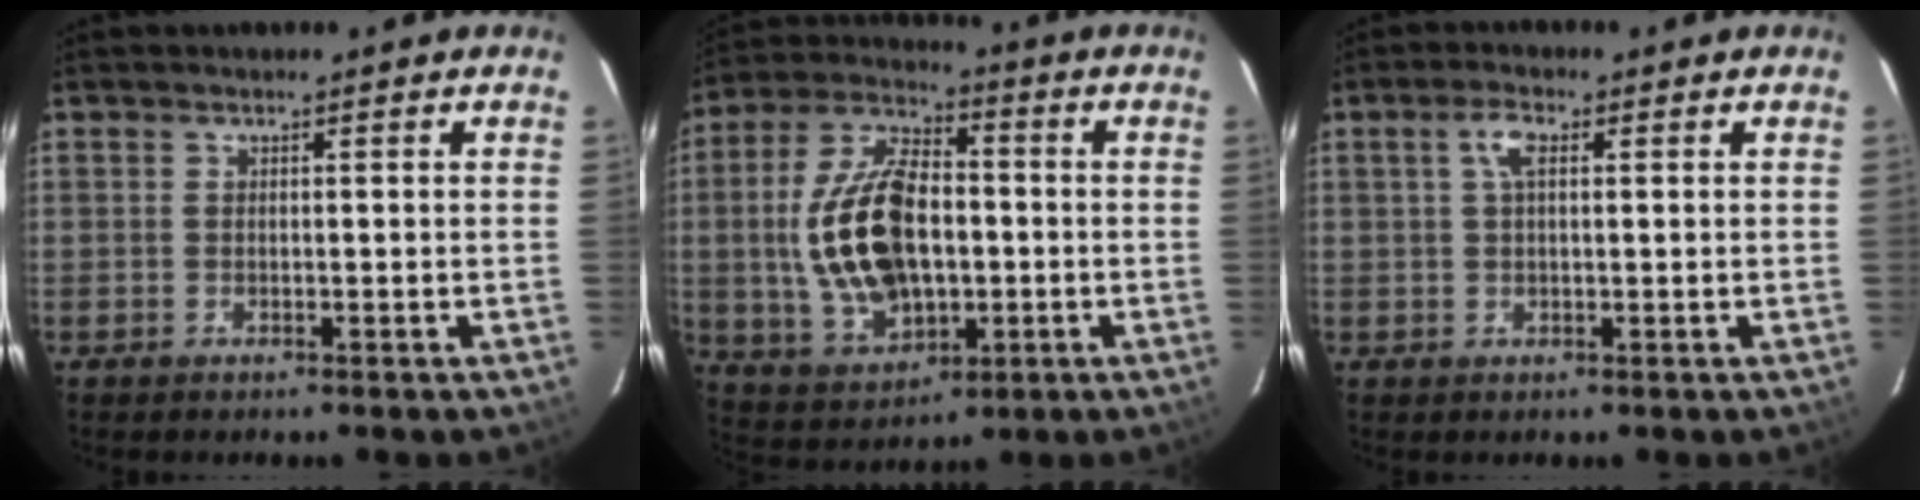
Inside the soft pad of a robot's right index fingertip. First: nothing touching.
{"total": 18.6, "force": [-1.1, 10.9, 15.0], "torque": [-0.315, 0.012, -0.004]}
{"total": 3.5, "force": [1.0, 1.5, 3.0], "torque": [-0.059, 0.012, 0.020]}